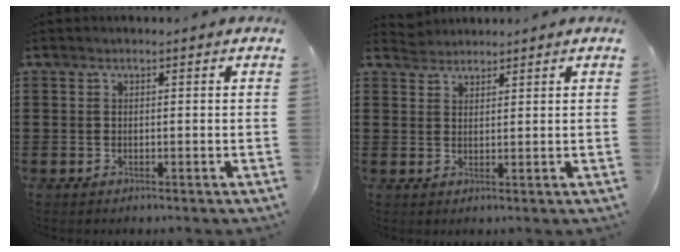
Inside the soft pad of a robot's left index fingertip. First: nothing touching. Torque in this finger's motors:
{"motor_torque": [-0.10, -0.08, -0.03, -0.03]}